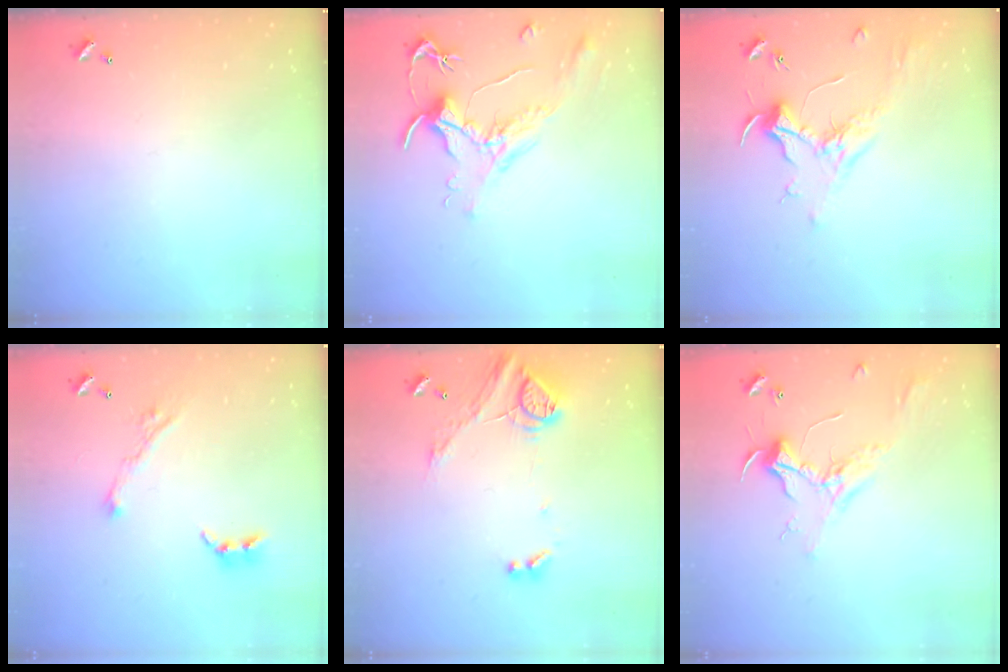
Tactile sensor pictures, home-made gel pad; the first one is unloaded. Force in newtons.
{"total": 1.6, "press": 1.4, "slide": 0.7}
{"total": 2.0, "press": 1.9, "slide": 0.7}
{"total": 6.8, "press": 6.7, "slide": 1.1}
{"total": 17.3, "press": 17.3, "slide": 0.8}
{"total": 2.4, "press": 2.3, "slide": 0.9}